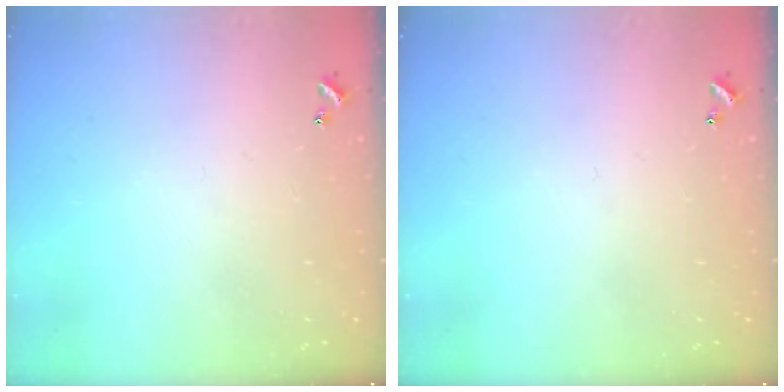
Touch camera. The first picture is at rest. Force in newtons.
{"total": 0.0}